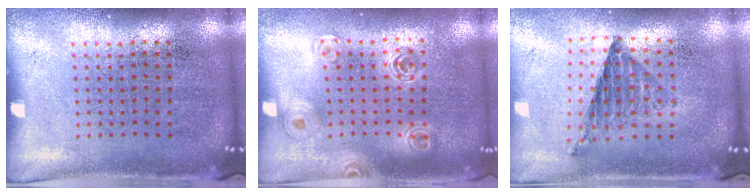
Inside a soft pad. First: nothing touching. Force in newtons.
{"total": 1.4, "press": 1.3, "slide": 0.6}
{"total": 0.8, "press": 0.8, "slide": 0.1}